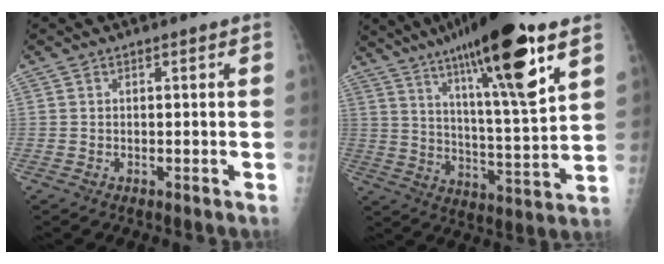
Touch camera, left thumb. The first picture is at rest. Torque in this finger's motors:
{"motor_torque": [2.96, 2.05, 1.77, -1.01, 0.21]}